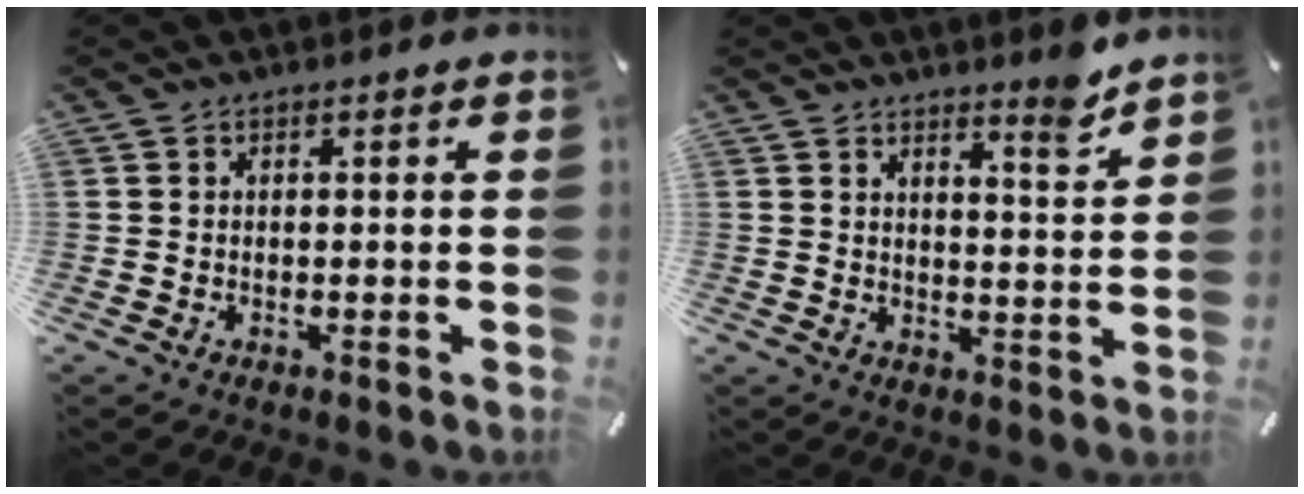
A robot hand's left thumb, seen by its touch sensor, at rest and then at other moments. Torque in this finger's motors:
{"motor_torque": [0.14, -0.49, 0.02, 0.01, -0.01]}